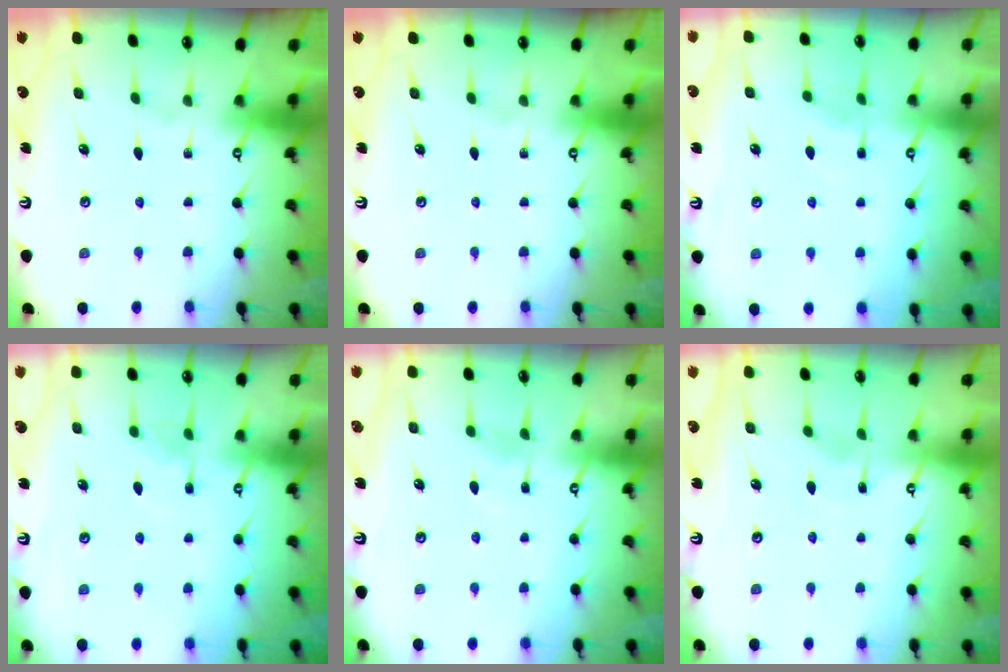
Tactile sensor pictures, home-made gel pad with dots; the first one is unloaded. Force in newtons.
{"total": 0.0}
{"total": 2.1, "press": 2.1, "slide": 0.4}
{"total": 5.6, "press": 5.5, "slide": 0.7}
{"total": 5.3, "press": 5.2, "slide": 0.7}
{"total": 4.0, "press": 4.0, "slide": 0.5}